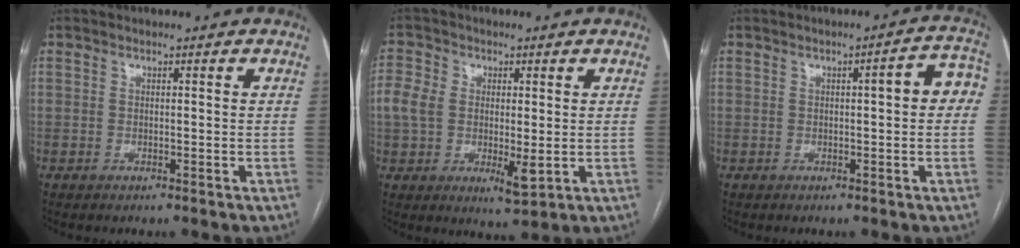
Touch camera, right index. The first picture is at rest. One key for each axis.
{"total": 8.4, "fx": -0.4, "fy": 4.8, "fz": 6.9, "tx": -0.128, "ty": -0.001, "tz": -0.003}
{"total": 5.5, "fx": 0.6, "fy": 1.1, "fz": 5.3, "tx": -0.058, "ty": 0.021, "tz": 0.001}